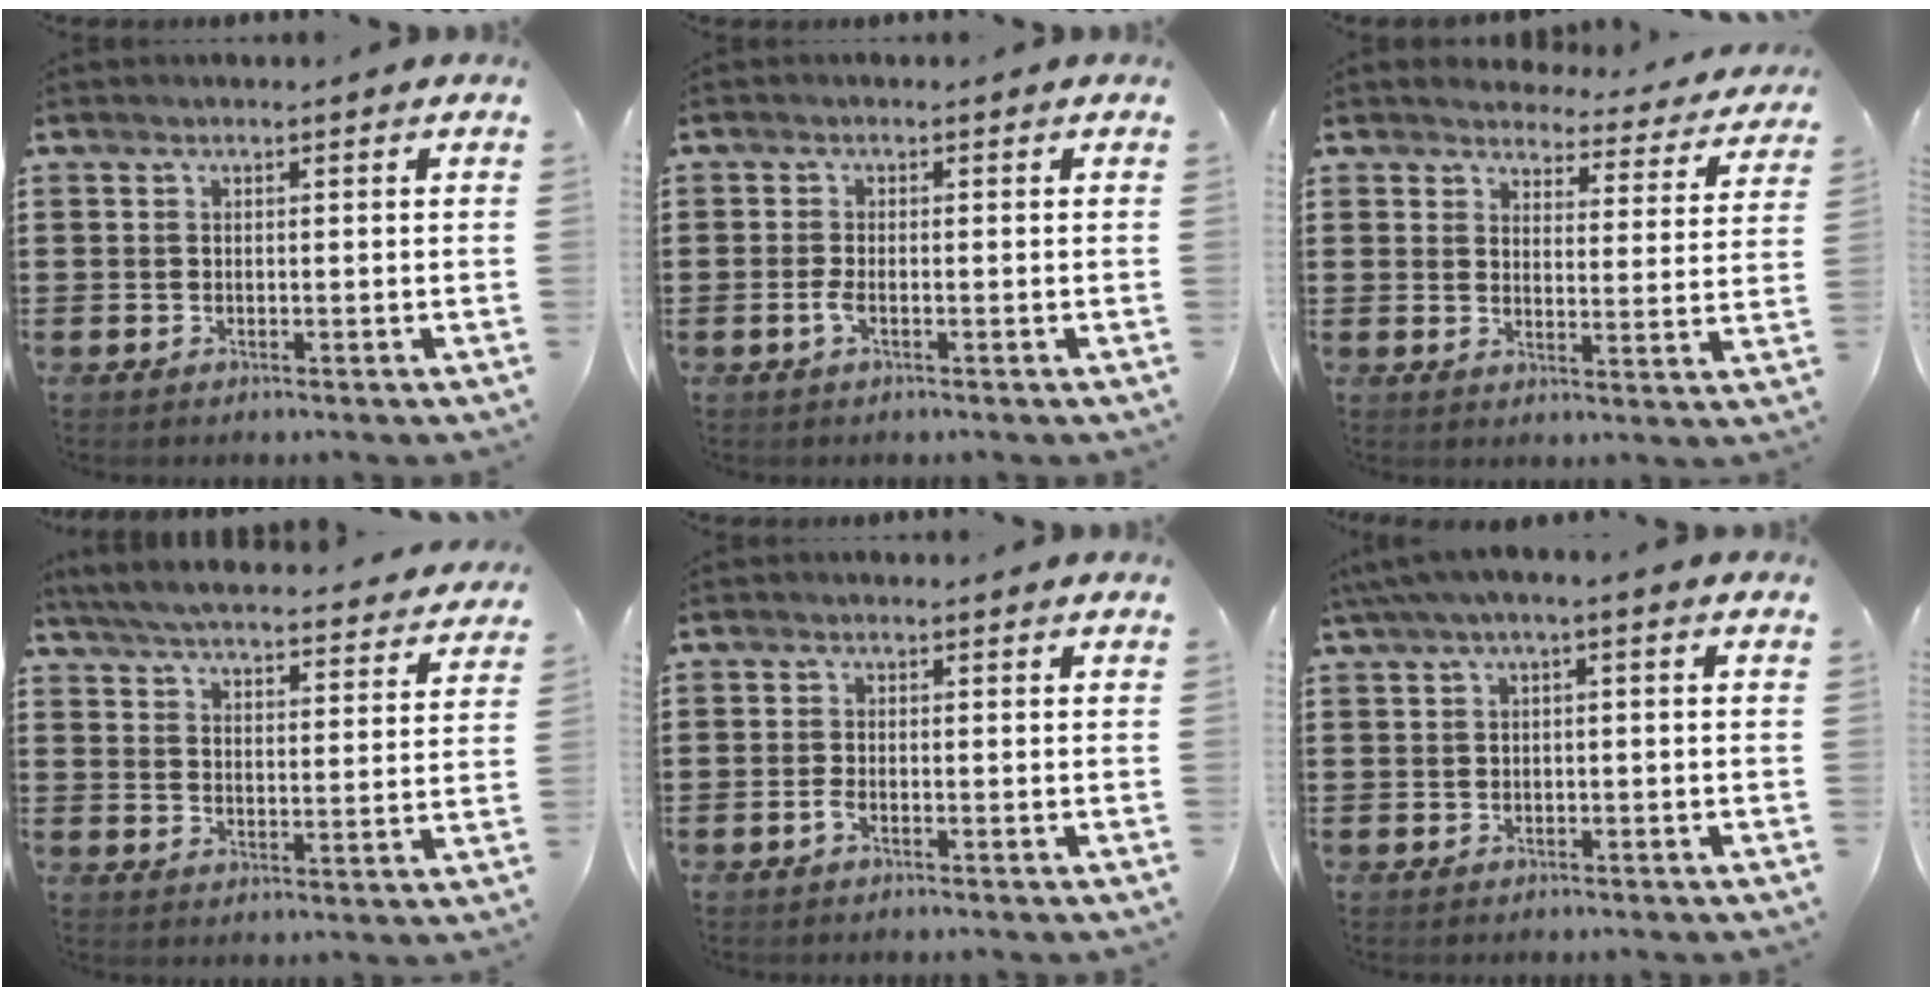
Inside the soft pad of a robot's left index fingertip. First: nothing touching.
{"total": 1.7, "force": [-0.8, 0.3, 1.4], "torque": [-0.034, -0.003, -0.017]}
{"total": 4.0, "force": [3.9, 0.7, 0.5], "torque": [-0.025, -0.028, 0.065]}
{"total": 5.7, "force": [5.5, -0.3, 1.5], "torque": [-0.053, -0.036, 0.094]}
{"total": 1.2, "force": [-0.8, 0.2, 0.9], "torque": [-0.027, -0.005, -0.016]}
{"total": 2.0, "force": [-0.9, 0.3, 1.8], "torque": [-0.028, 0.000, -0.018]}